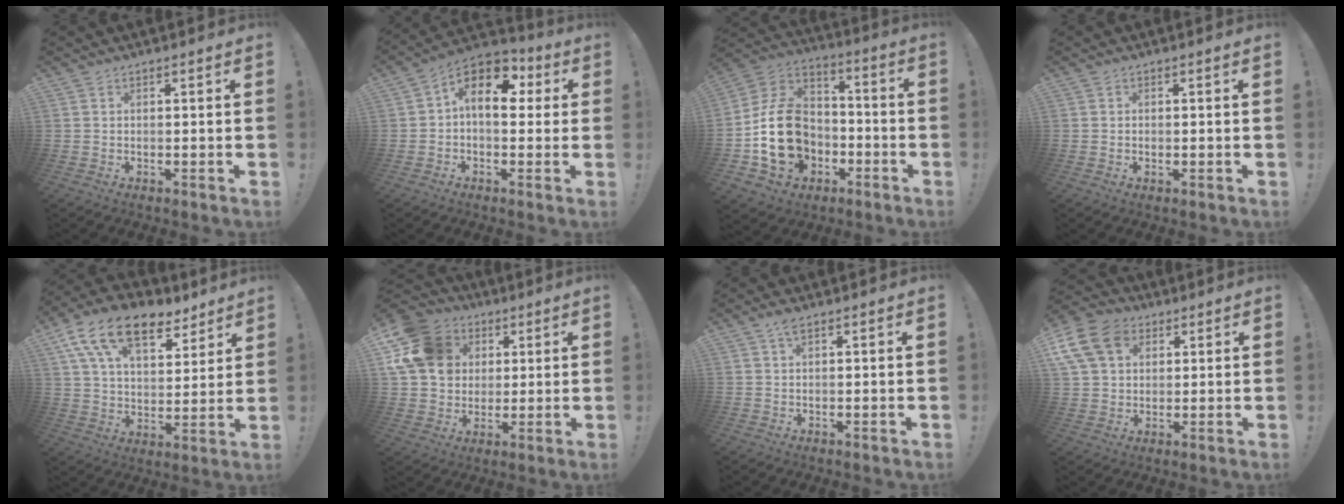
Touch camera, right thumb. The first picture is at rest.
{"total": 11.9, "force": [3.2, 7.4, 8.7], "torque": [-0.144, 0.005, 0.061]}
{"total": 19.1, "force": [-4.6, 15.1, 10.8], "torque": [-0.199, 0.032, -0.064]}
{"total": 0.5, "force": [0.0, 0.5, 0.2], "torque": [-0.012, 0.006, 0.001]}
{"total": 18.4, "force": [10.9, 9.8, 11.0], "torque": [-0.190, -0.053, 0.196]}
{"total": 18.0, "force": [5.5, 14.8, 8.8], "torque": [-0.161, -0.014, 0.115]}
{"total": 2.1, "force": [1.2, 0.6, 1.7], "torque": [-0.036, 0.002, 0.021]}
{"total": 15.1, "force": [5.8, 11.3, 8.3], "torque": [-0.155, -0.022, 0.113]}